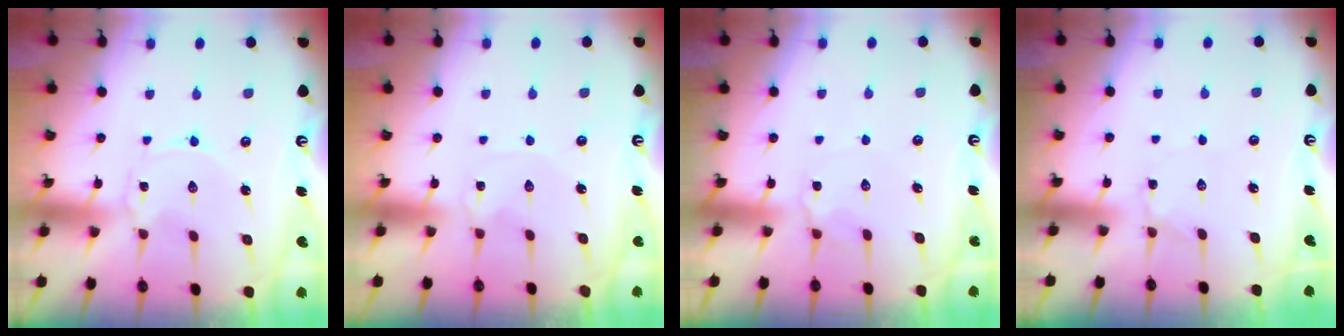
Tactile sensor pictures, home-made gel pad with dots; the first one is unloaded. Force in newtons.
{"total": 0.0}
{"total": 5.4, "press": 5.3, "slide": 0.8}
{"total": 2.2, "press": 2.2, "slide": 0.6}